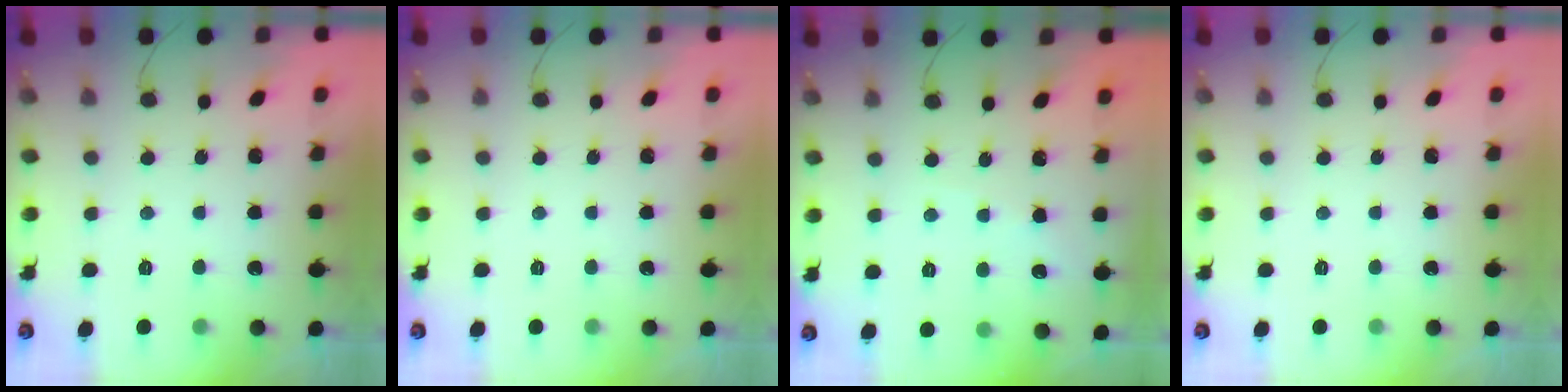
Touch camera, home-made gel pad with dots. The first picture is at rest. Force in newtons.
{"total": 0.0}
{"total": 2.7, "press": 2.6, "slide": 0.4}
{"total": 0.0}